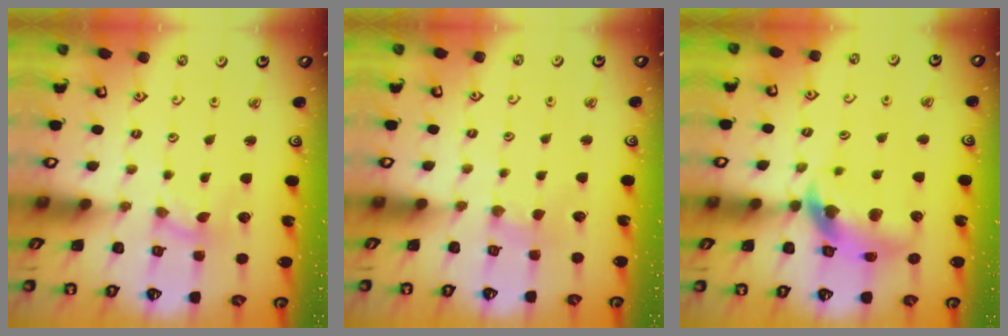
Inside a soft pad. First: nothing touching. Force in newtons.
{"total": 1.2, "press": 1.2, "slide": 0.3}
{"total": 12.2, "press": 12.1, "slide": 1.4}